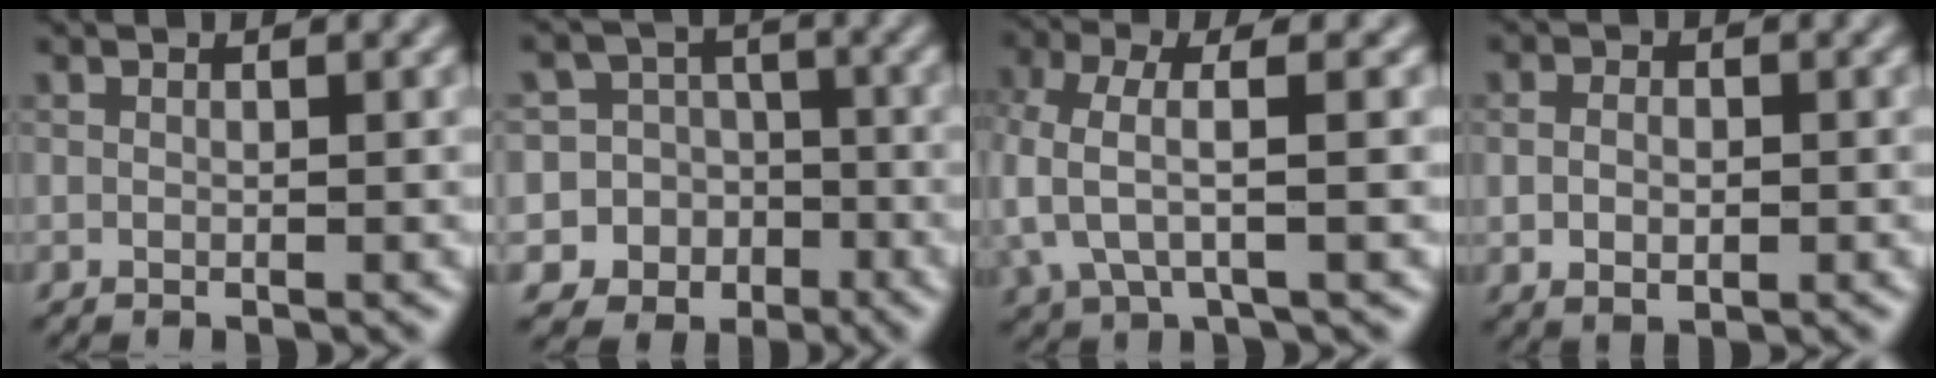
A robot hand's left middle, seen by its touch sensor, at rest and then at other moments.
{"total": 10.4, "force": [-3.8, 9.6, 1.4], "torque": [-0.039, 0.007, -0.077]}
{"total": 4.8, "force": [-0.5, 1.8, 4.4], "torque": [-0.099, 0.005, -0.015]}
{"total": 2.4, "force": [-0.1, 1.6, 1.7], "torque": [-0.030, -0.002, 0.002]}